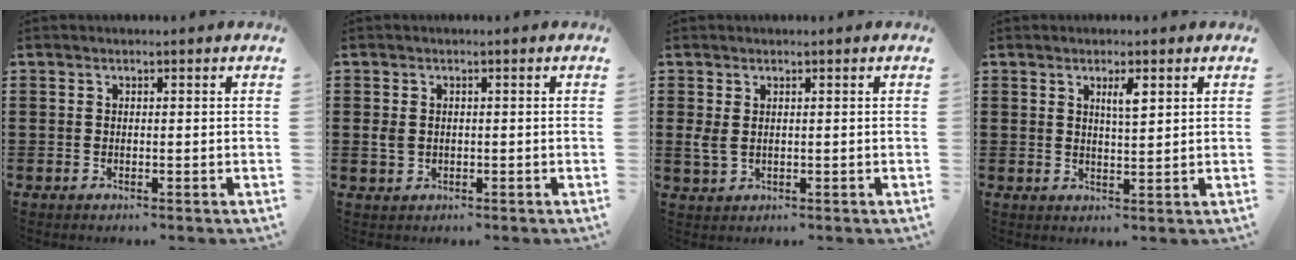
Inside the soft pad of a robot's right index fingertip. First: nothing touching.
{"total": 2.0, "force": [0.1, 1.7, 1.1], "torque": [-0.032, 0.004, -0.002]}
{"total": 2.0, "force": [0.5, 1.2, 1.5], "torque": [-0.048, 0.000, 0.005]}
{"total": 2.8, "force": [1.3, 0.5, 2.3], "torque": [-0.040, 0.000, 0.019]}